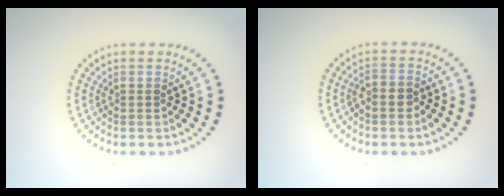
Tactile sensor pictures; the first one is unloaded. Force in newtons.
{"total": 1.5, "press": 1.3, "slide": 0.8}